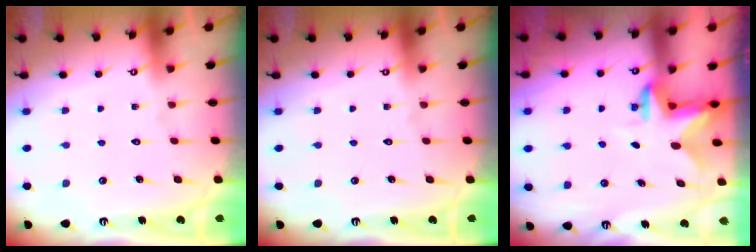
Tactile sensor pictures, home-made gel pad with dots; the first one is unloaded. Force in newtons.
{"total": 0.0}
{"total": 2.7, "press": 2.7, "slide": 0.5}